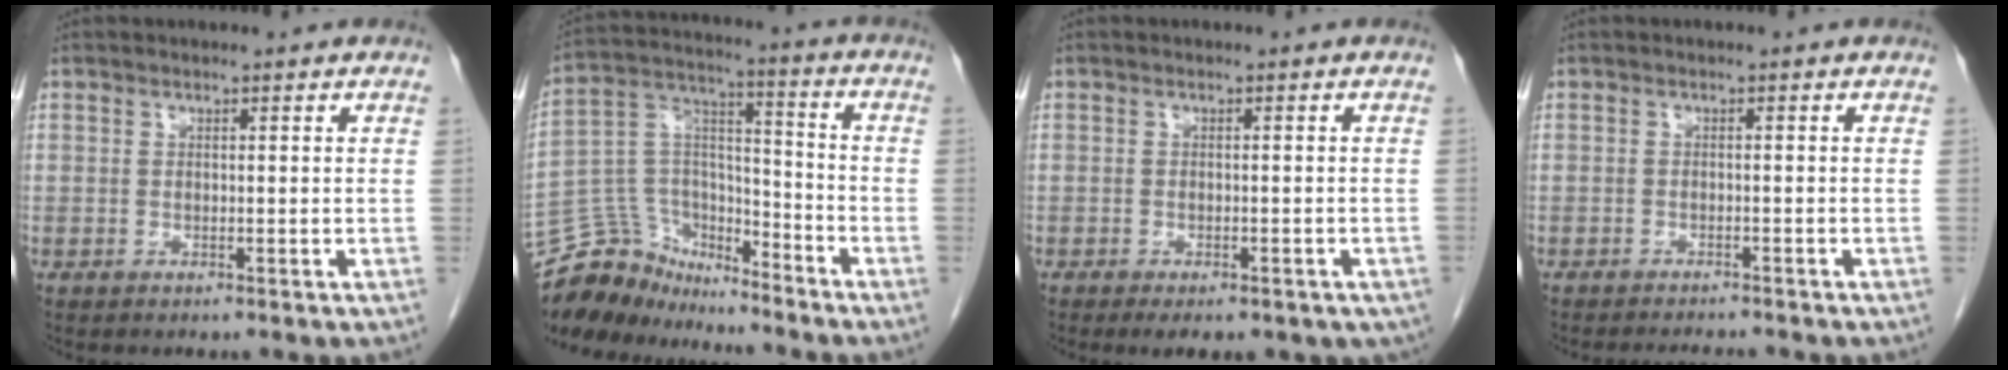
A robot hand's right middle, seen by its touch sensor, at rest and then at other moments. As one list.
[{"total": 12.8, "force": [-12.0, 4.3, 1.0], "torque": [-0.021, 0.057, -0.224]}, {"total": 8.4, "force": [-5.6, 3.9, 4.9], "torque": [-0.063, -0.003, -0.066]}, {"total": 3.9, "force": [-3.8, 0.3, 1.1], "torque": [-0.014, -0.009, -0.053]}]